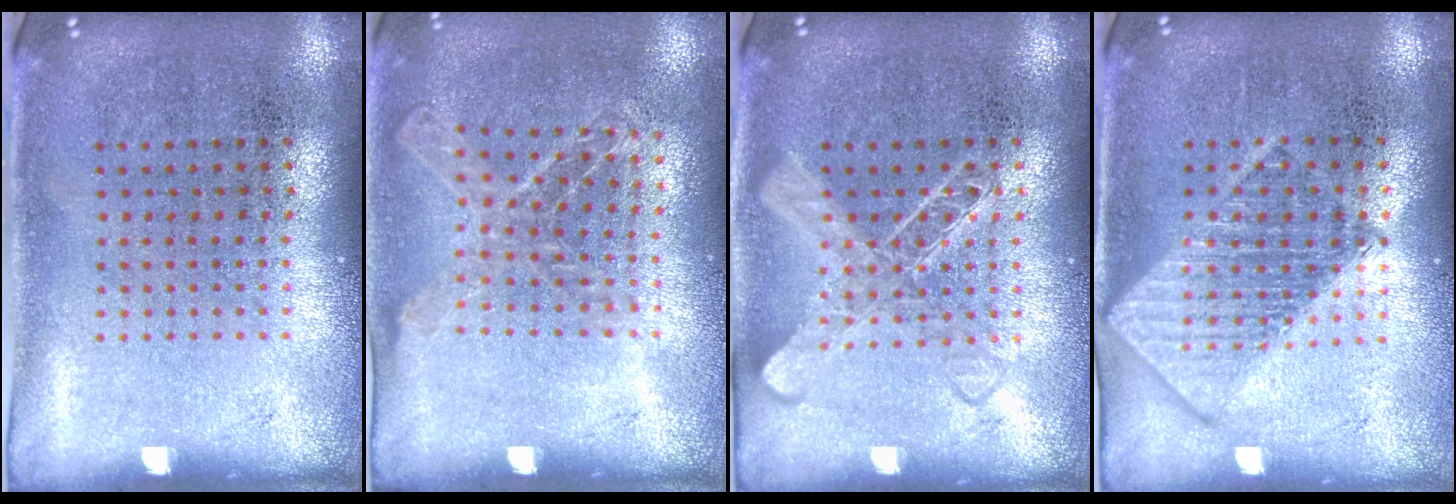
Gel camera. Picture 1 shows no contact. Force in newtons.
{"total": 1.1, "press": 1.1, "slide": 0.3}
{"total": 2.5, "press": 2.4, "slide": 0.5}
{"total": 1.7, "press": 1.7, "slide": 0.3}